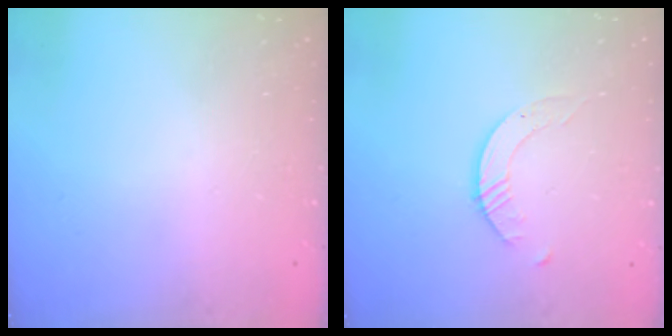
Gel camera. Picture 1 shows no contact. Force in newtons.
{"total": 1.7, "press": 1.7, "slide": 0.2}